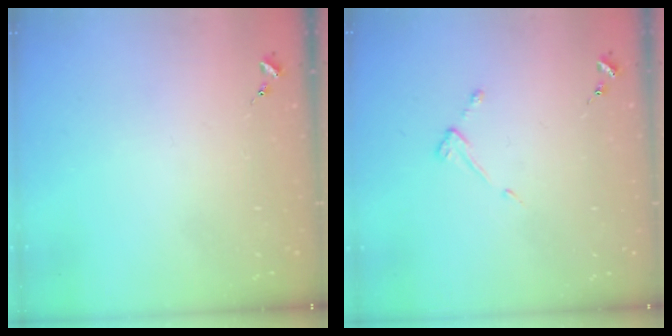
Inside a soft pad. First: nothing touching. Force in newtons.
{"total": 3.8, "press": 3.8, "slide": 0.4}